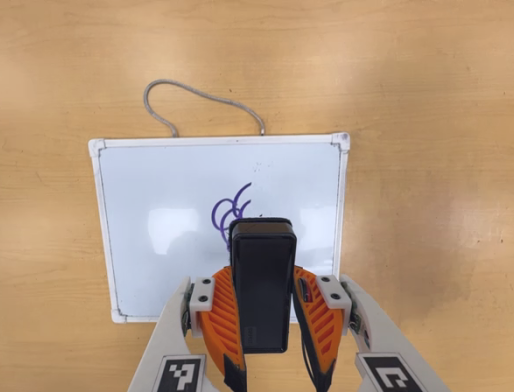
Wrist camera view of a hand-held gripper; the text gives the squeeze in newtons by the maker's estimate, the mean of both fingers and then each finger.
{"total": 6.1, "left": 5.0, "right": 7.2}